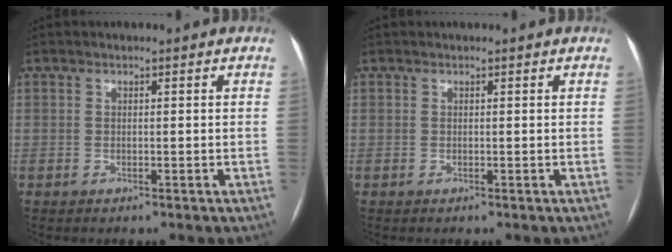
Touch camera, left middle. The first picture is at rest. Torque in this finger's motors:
{"motor_torque": [0.01, 0.01, 0.00, 0.00]}